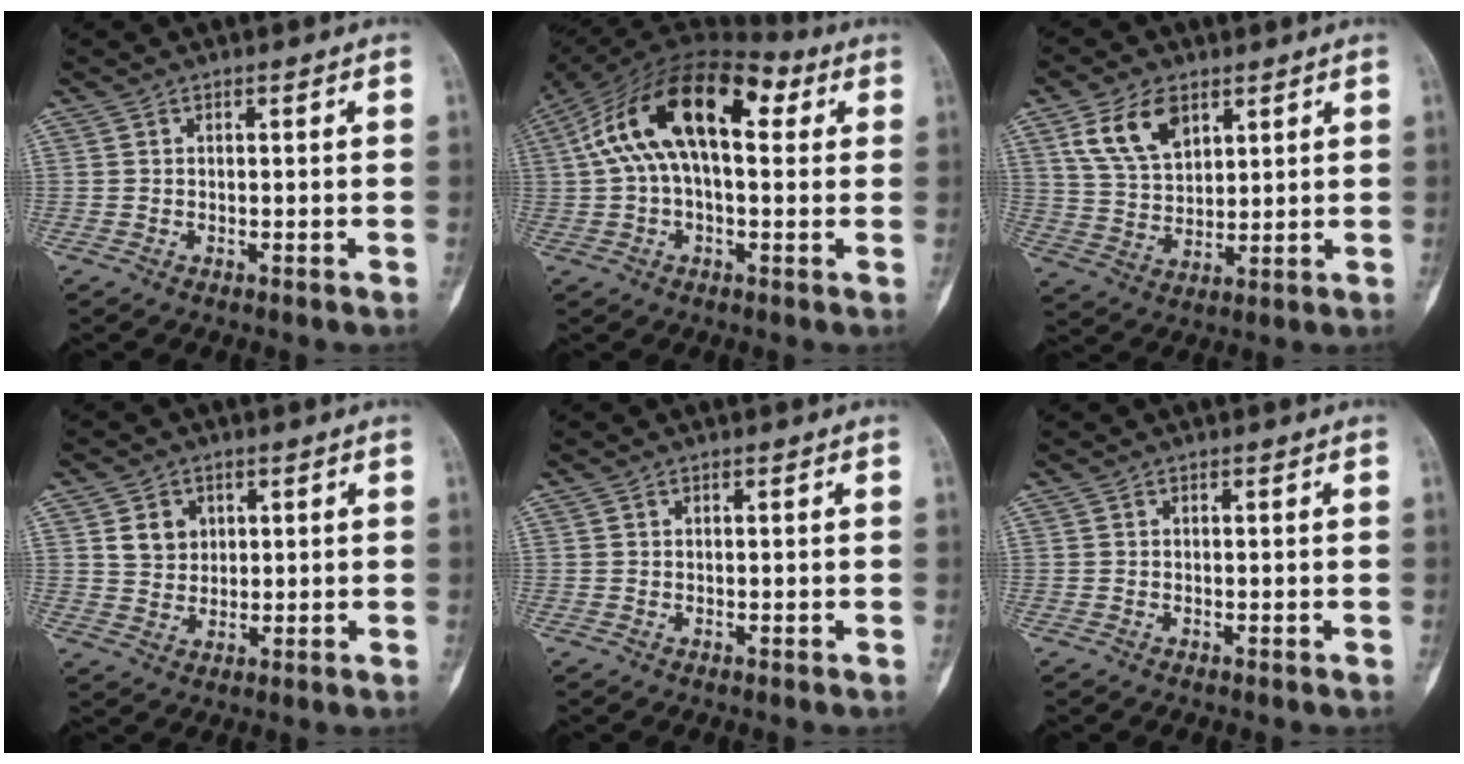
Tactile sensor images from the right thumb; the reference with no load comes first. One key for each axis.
{"total": 18.6, "fx": 4.4, "fy": 9.6, "fz": 15.3, "tx": -0.264, "ty": 0.047, "tz": 0.062}
{"total": 10.5, "fx": 5.3, "fy": 6.2, "fz": 6.6, "tx": -0.106, "ty": -0.019, "tz": 0.108}
{"total": 5.0, "fx": 1.8, "fy": 4.2, "fz": 2.1, "tx": -0.014, "ty": -0.009, "tz": 0.035}
{"total": 0.0}
{"total": 0.0}